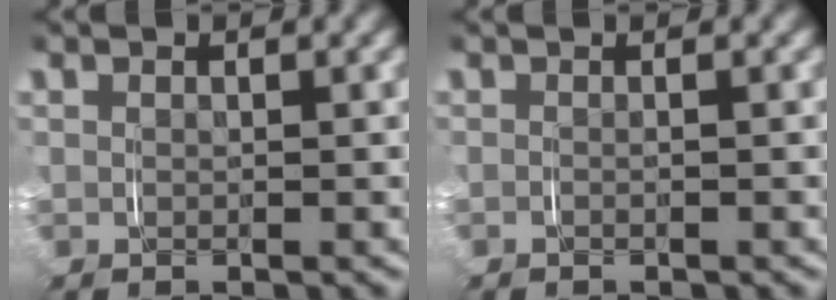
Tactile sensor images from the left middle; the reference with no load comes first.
{"total": 0.7, "force": [-0.3, -0.6, -0.2], "torque": [0.007, 0.001, -0.009]}